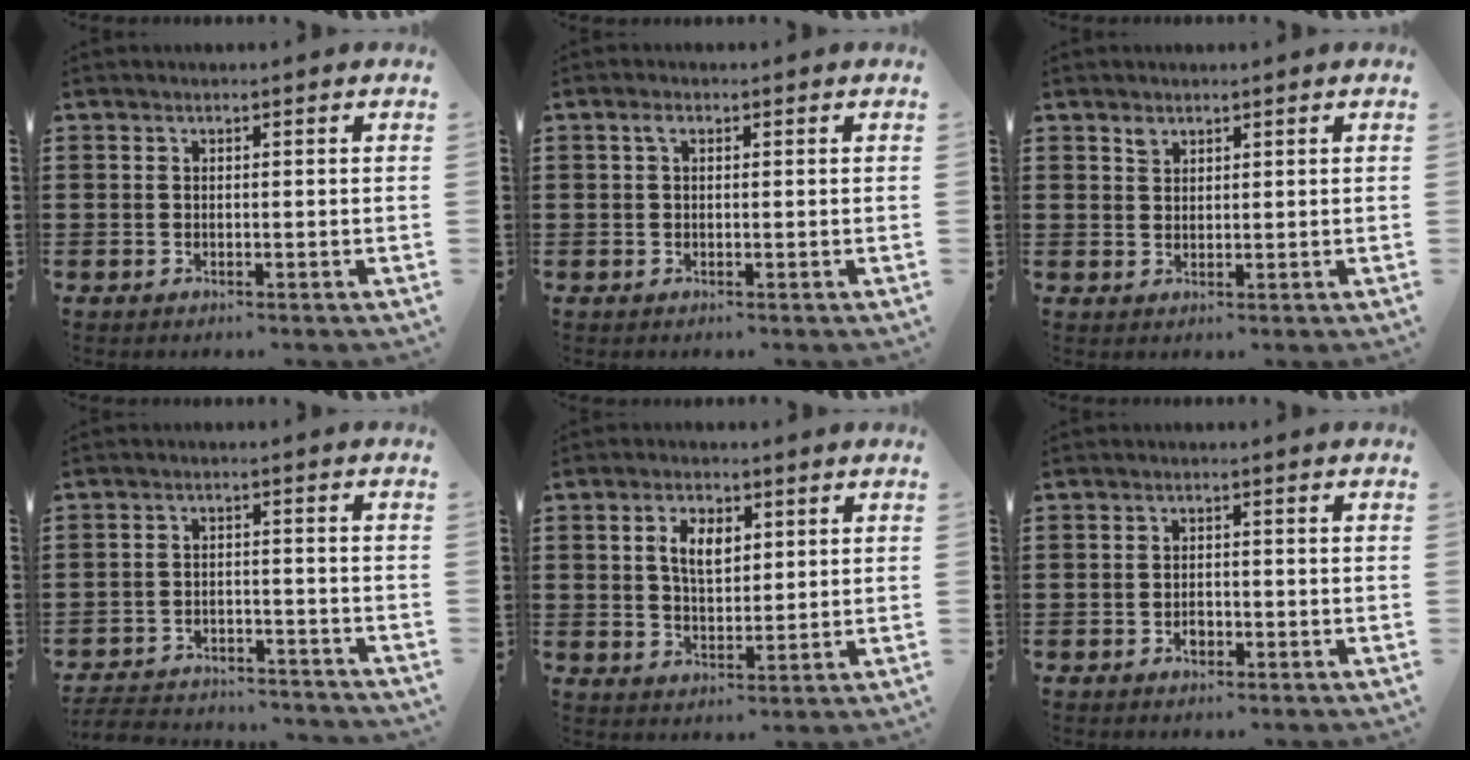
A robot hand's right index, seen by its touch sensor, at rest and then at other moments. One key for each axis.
{"total": 1.4, "fx": 0.3, "fy": 0.8, "fz": 1.1, "tx": -0.025, "ty": 0.007, "tz": 0.005}
{"total": 1.5, "fx": 1.2, "fy": 0.9, "fz": 0.3, "tx": -0.007, "ty": 0.002, "tz": 0.024}
{"total": 4.1, "fx": -4.0, "fy": 0.3, "fz": 0.5, "tx": -0.019, "ty": -0.003, "tz": -0.085}
{"total": 4.9, "fx": 1.5, "fy": 2.7, "fz": 3.8, "tx": -0.074, "ty": 0.008, "tz": 0.024}
{"total": 1.7, "fx": -0.9, "fy": 1.1, "fz": 1.0, "tx": -0.020, "ty": 0.001, "tz": -0.017}